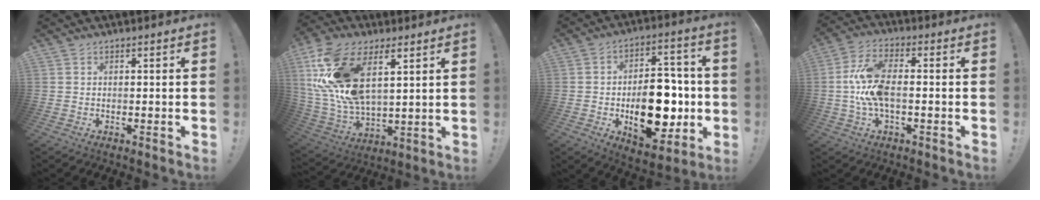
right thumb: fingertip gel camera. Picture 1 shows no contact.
{"total": 20.7, "force": [9.8, 11.3, 14.4], "torque": [-0.296, -0.048, 0.184]}
{"total": 19.9, "force": [-3.3, 12.0, 15.4], "torque": [-0.202, 0.009, -0.041]}
{"total": 12.1, "force": [-1.3, 5.8, 10.5], "torque": [-0.198, 0.007, -0.018]}